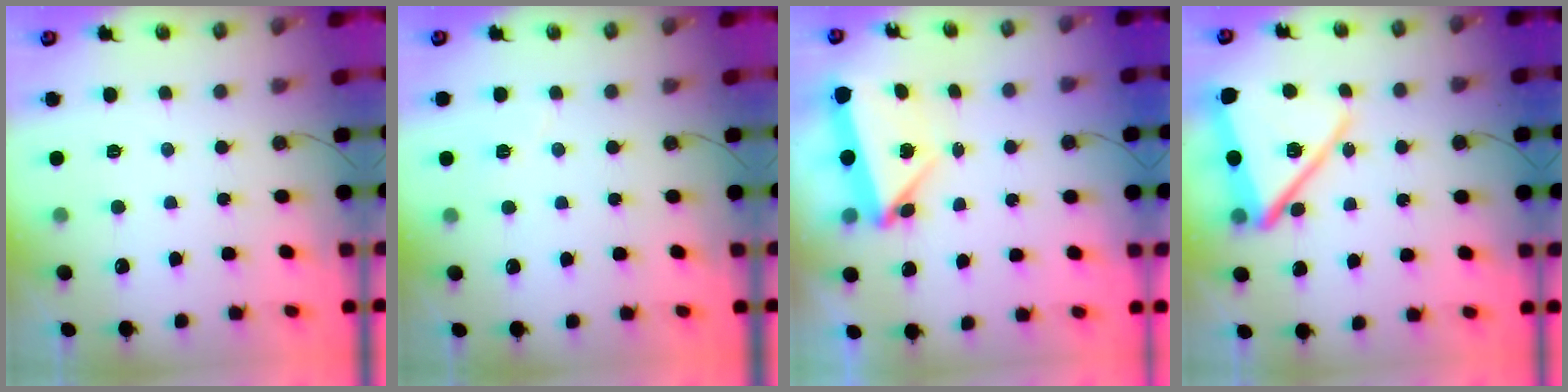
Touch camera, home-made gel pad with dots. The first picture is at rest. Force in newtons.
{"total": 4.1, "press": 3.6, "slide": 2.0}
{"total": 6.9, "press": 6.8, "slide": 1.0}
{"total": 16.2, "press": 16.1, "slide": 1.3}